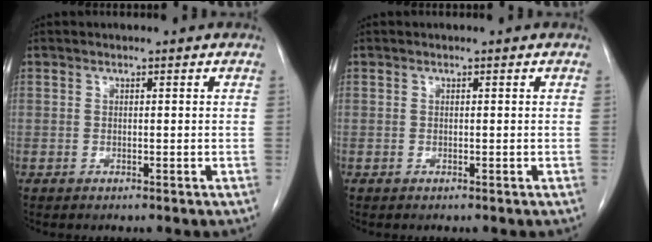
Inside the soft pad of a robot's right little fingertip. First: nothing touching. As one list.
[{"total": 0.0}]